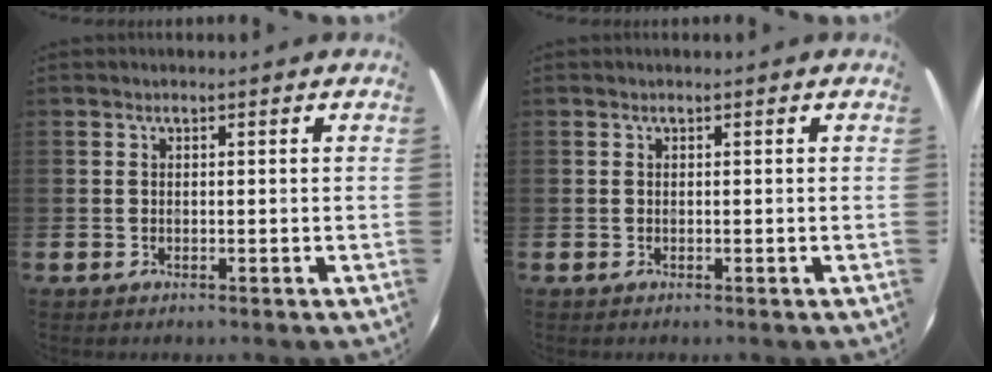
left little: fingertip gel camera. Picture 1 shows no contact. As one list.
[{"total": 0.0}]